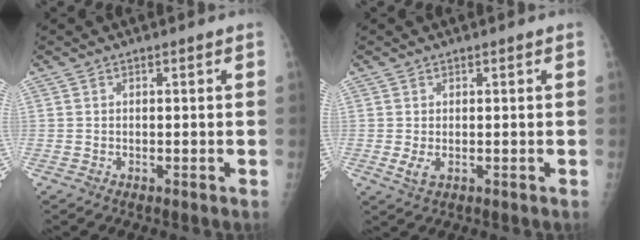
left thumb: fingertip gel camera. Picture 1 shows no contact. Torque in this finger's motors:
{"motor_torque": [0.02, 0.01, 0.27, -0.20, 0.02]}